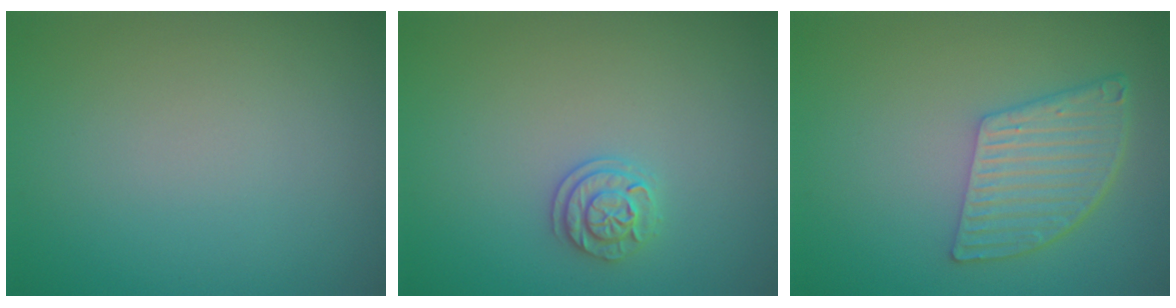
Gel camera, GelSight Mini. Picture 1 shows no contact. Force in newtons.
{"total": 1.9, "press": 1.7, "slide": 0.8}
{"total": 5.3, "press": 3.9, "slide": 3.6}